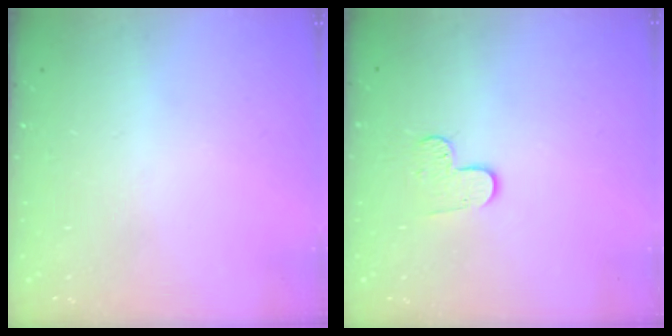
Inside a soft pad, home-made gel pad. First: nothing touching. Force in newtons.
{"total": 5.5, "press": 5.5, "slide": 0.4}